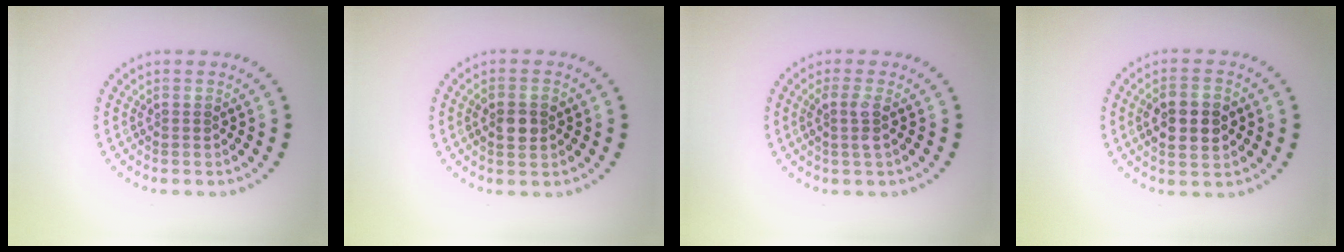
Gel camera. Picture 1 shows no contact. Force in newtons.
{"total": 2.4, "press": 2.4, "slide": 0.2}
{"total": 1.7, "press": 1.4, "slide": 1.0}
{"total": 4.3, "press": 4.3, "slide": 0.1}